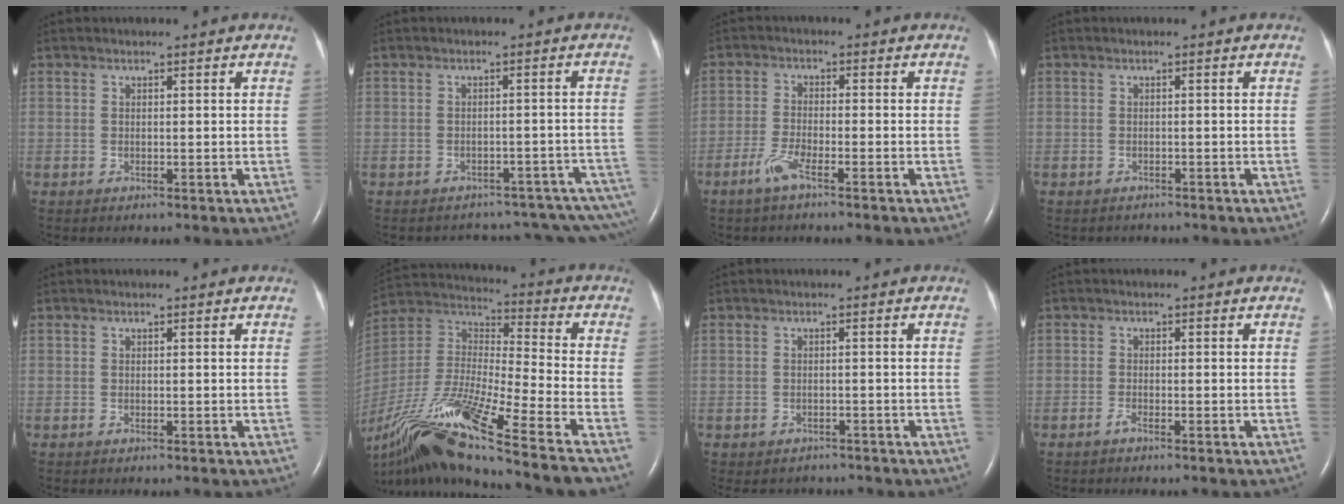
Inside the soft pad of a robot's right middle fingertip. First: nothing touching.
{"total": 14.9, "force": [-13.0, 5.7, 4.6], "torque": [-0.040, 0.035, -0.130]}
{"total": 3.8, "force": [-2.7, 0.4, 2.7], "torque": [-0.068, -0.006, -0.057]}
{"total": 1.7, "force": [-1.6, 0.7, 0.1], "torque": [-0.009, -0.002, -0.021]}
{"total": 0.0}
{"total": 25.8, "force": [-18.1, 0.4, 18.4], "torque": [-0.377, -0.048, -0.334]}
{"total": 3.7, "force": [-3.3, 1.7, 0.0], "torque": [-0.005, 0.005, -0.042]}
{"total": 1.1, "force": [-0.9, 0.0, 0.6], "torque": [-0.019, -0.001, -0.019]}